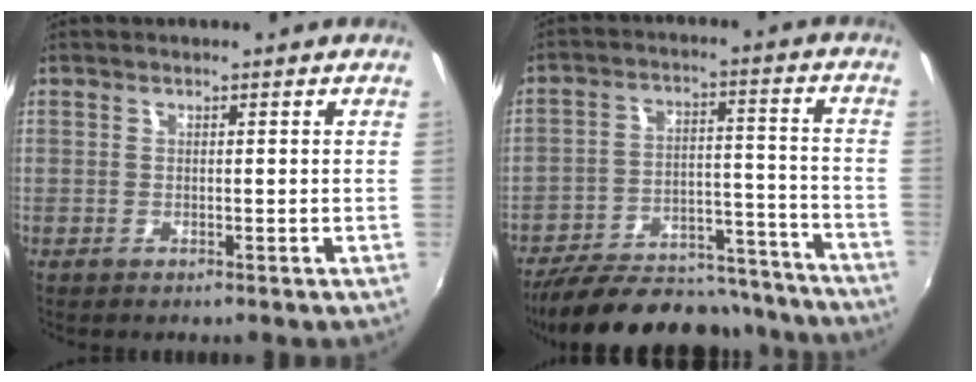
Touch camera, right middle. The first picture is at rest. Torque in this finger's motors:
{"motor_torque": [1.10, -1.04, 0.53, 0.21]}